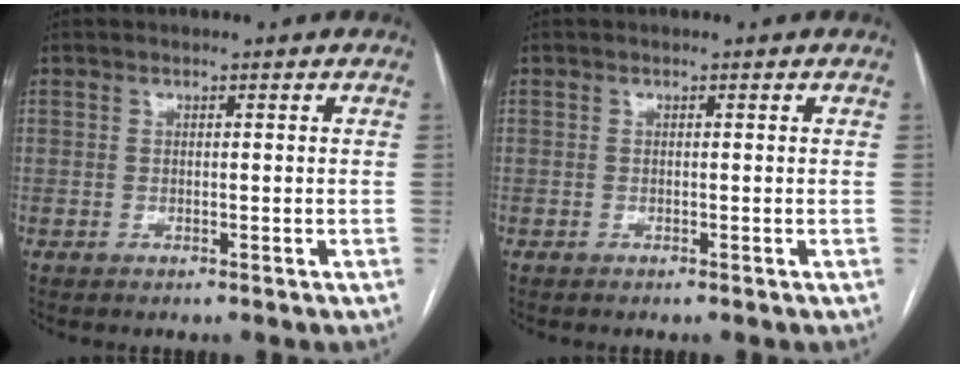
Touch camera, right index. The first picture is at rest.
{"total": 0.0}